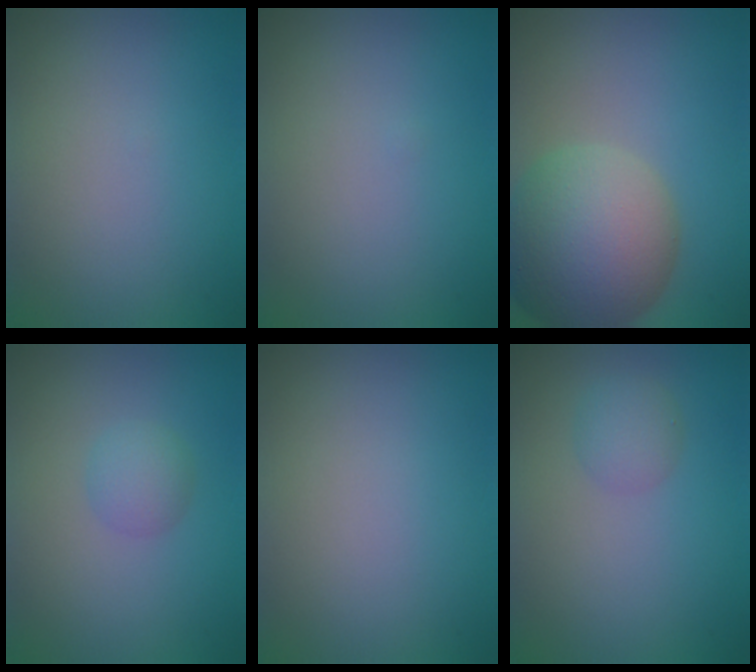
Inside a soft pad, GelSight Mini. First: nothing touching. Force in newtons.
{"total": 0.0}
{"total": 11.1, "press": 11.1, "slide": 0.5}
{"total": 1.8, "press": 1.8, "slide": 0.0}
{"total": 0.0}
{"total": 1.9, "press": 1.9, "slide": 0.1}